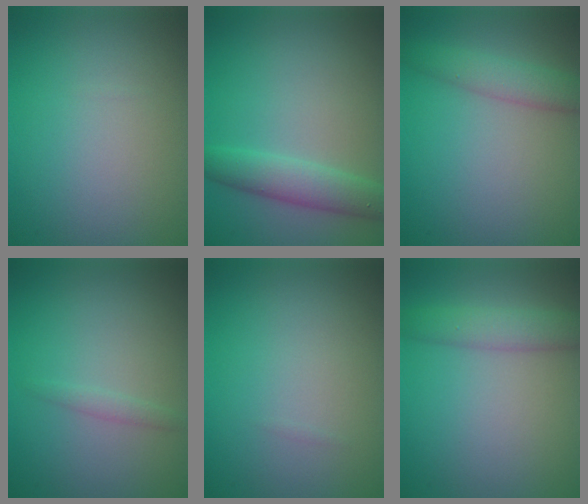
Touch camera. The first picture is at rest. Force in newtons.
{"total": 3.5, "press": 3.5, "slide": 0.2}
{"total": 2.9, "press": 2.9, "slide": 0.1}
{"total": 0.9, "press": 0.9, "slide": 0.0}
{"total": 0.0}
{"total": 3.0, "press": 3.0, "slide": 0.1}